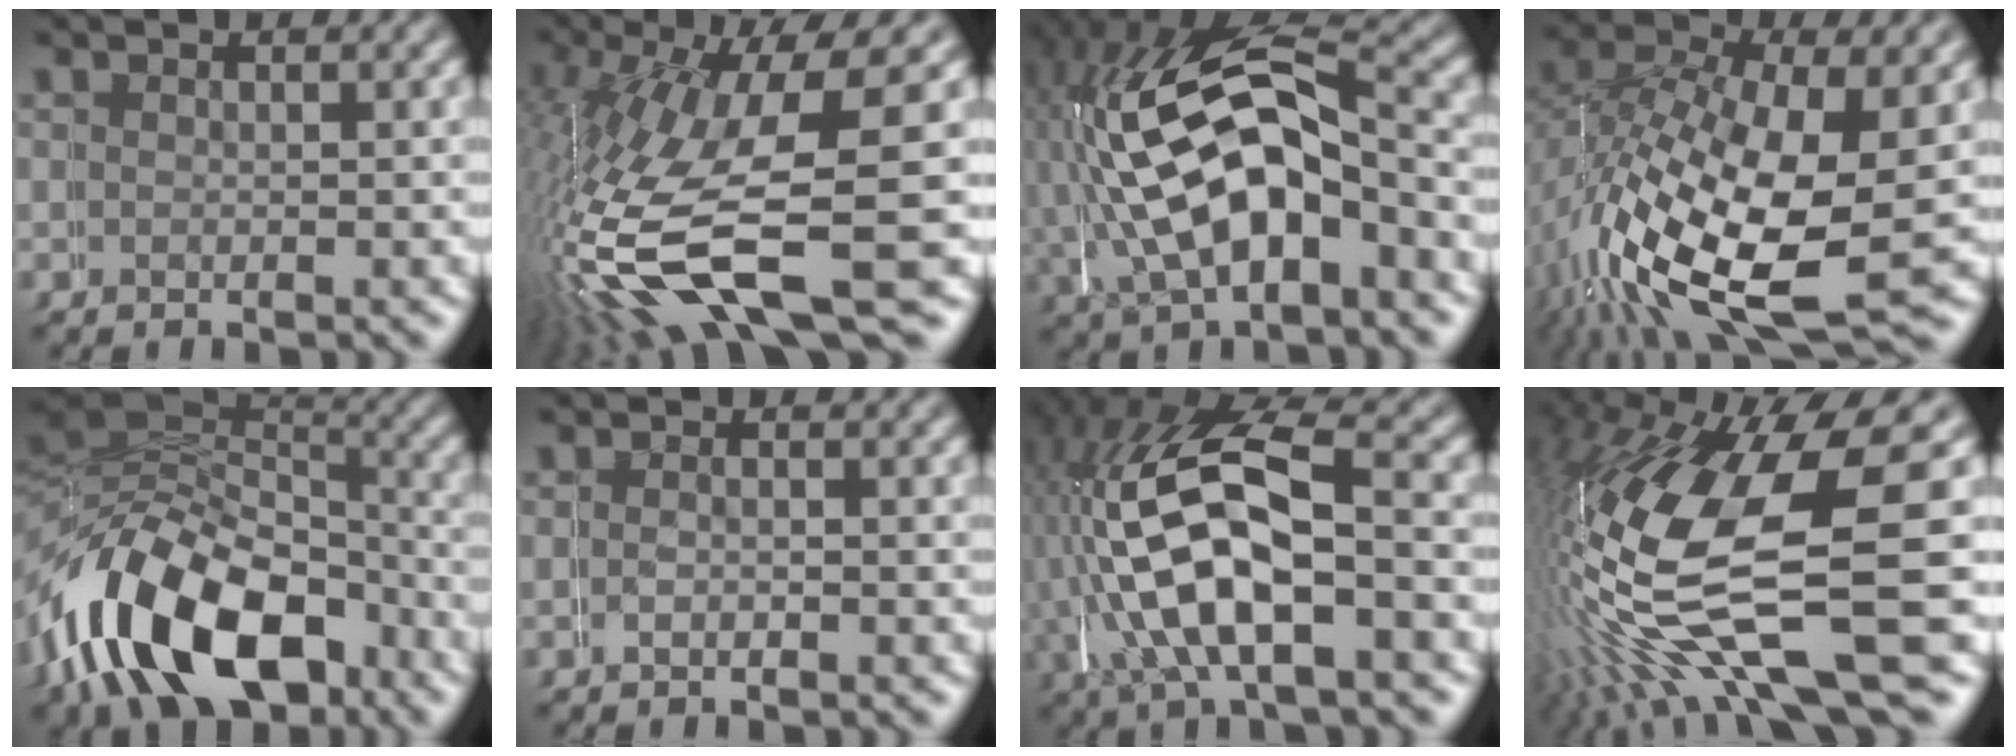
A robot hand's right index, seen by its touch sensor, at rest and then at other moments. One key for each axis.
{"total": 10.7, "fx": -2.7, "fy": 5.0, "fz": 9.1, "tx": -0.200, "ty": -0.042, "tz": -0.016}
{"total": 11.6, "fx": -0.5, "fy": 7.9, "fz": 8.5, "tx": -0.168, "ty": -0.015, "tz": 0.000}
{"total": 11.5, "fx": -2.4, "fy": 7.5, "fz": 8.4, "tx": -0.195, "ty": -0.061, "tz": -0.010}
{"total": 12.8, "fx": -4.6, "fy": 9.2, "fz": 7.6, "tx": -0.158, "ty": -0.046, "tz": -0.058}
{"total": 0.9, "fx": 0.1, "fy": -0.3, "fz": -0.8, "tx": 0.019, "ty": 0.005, "tz": 0.000}
{"total": 11.4, "fx": 0.5, "fy": 6.6, "fz": 9.3, "tx": -0.208, "ty": -0.014, "tz": 0.018}
{"total": 14.0, "fx": -0.5, "fy": 7.1, "fz": 12.1, "tx": -0.250, "ty": -0.027, "tz": 0.013}